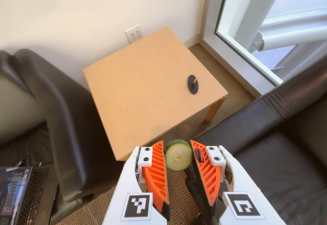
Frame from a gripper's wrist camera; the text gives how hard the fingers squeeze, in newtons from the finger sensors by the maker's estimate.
{"total": 6.2, "left": 5.9, "right": 6.5}